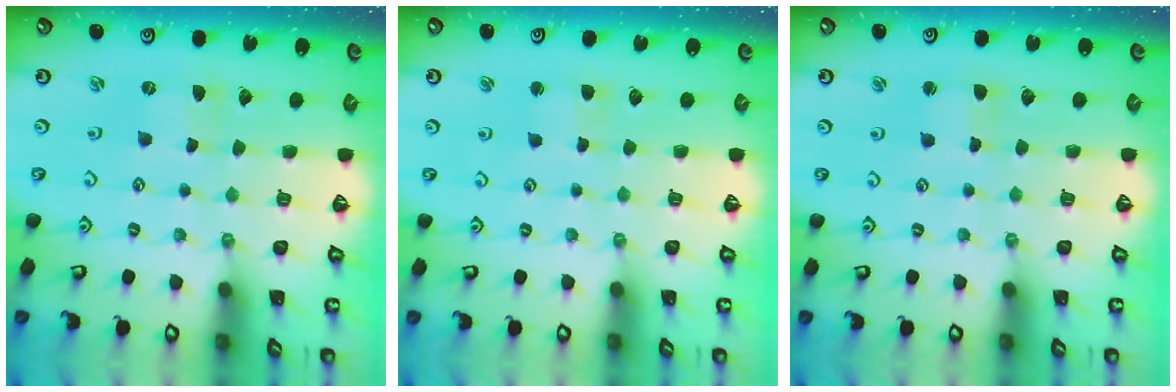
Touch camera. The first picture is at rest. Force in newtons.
{"total": 2.7, "press": 2.6, "slide": 0.4}
{"total": 2.5, "press": 2.5, "slide": 0.3}